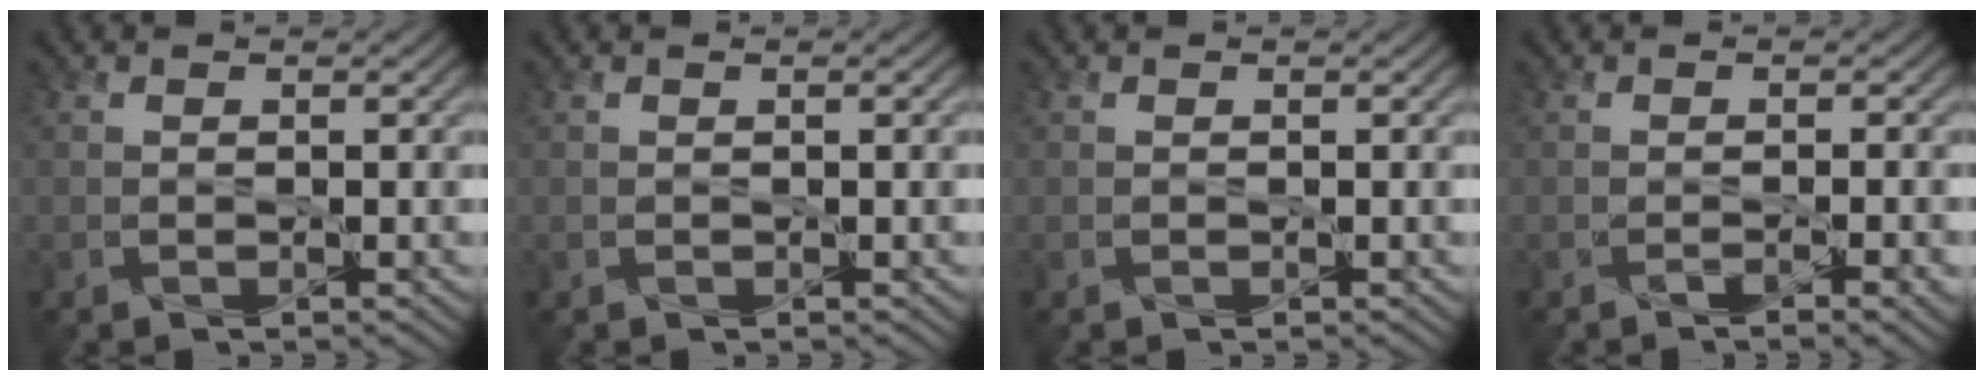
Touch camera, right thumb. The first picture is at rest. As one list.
[{"total": 0.6, "force": [0.1, 0.0, 0.6], "torque": [-0.007, 0.002, 0.001]}, {"total": 0.0}, {"total": 2.3, "force": [-1.1, 0.4, 2.0], "torque": [-0.031, -0.001, -0.019]}]